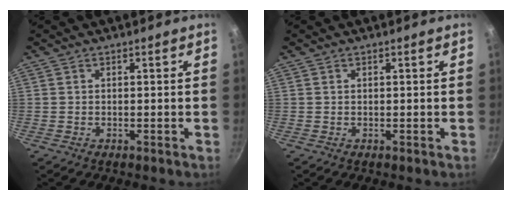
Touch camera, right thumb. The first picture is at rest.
{"total": 0.0}